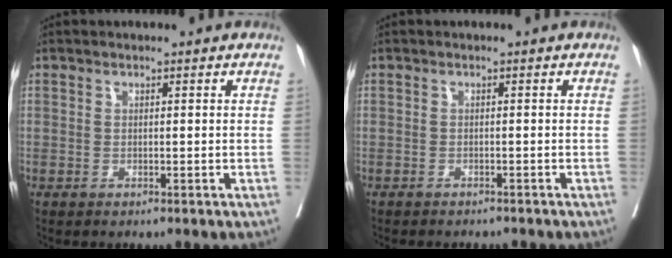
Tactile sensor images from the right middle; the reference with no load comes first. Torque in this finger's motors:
{"motor_torque": [0.61, -0.60, 0.00, 0.01]}